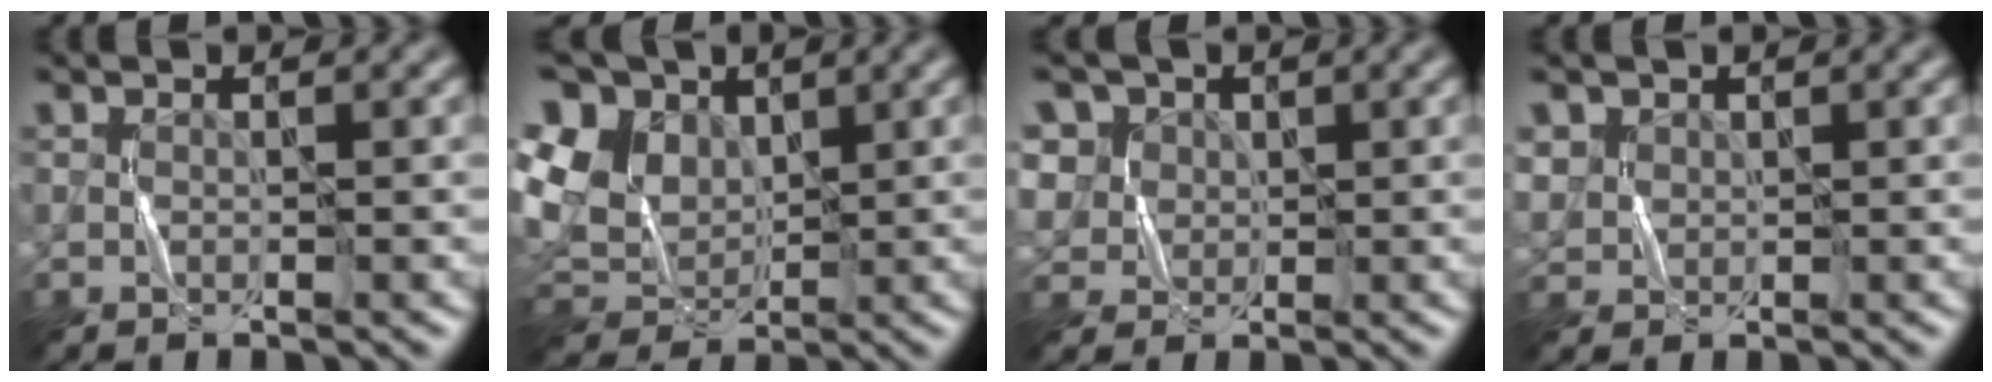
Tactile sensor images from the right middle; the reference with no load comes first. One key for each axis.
{"total": 9.7, "fx": 2.8, "fy": 7.8, "fz": 5.0, "tx": -0.132, "ty": 0.022, "tz": 0.046}
{"total": 6.2, "fx": 2.7, "fy": 5.1, "fz": 2.1, "tx": -0.056, "ty": 0.011, "tz": 0.044}
{"total": 1.8, "fx": 0.8, "fy": 1.6, "fz": 0.3, "tx": -0.014, "ty": -0.001, "tz": 0.020}